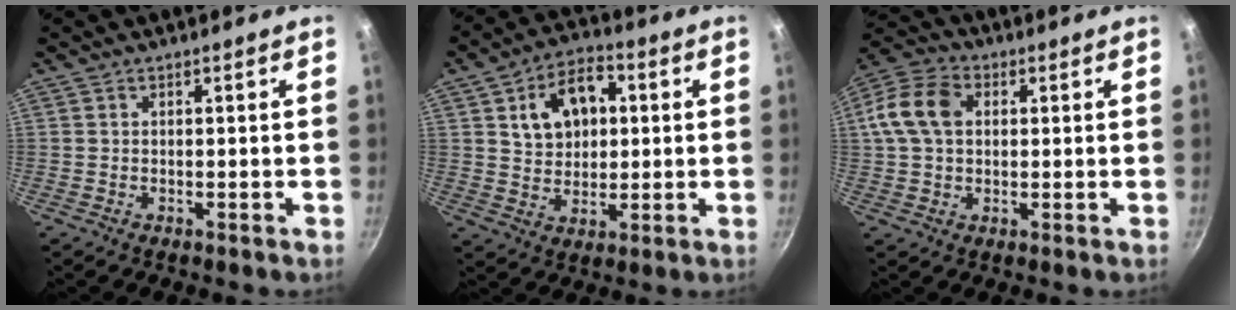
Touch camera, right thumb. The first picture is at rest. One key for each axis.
{"total": 12.2, "fx": 2.9, "fy": 8.7, "fz": 8.1, "tx": -0.098, "ty": 0.007, "tz": 0.046}
{"total": 11.1, "fx": 1.9, "fy": 7.9, "fz": 7.4, "tx": -0.133, "ty": 0.021, "tz": 0.019}